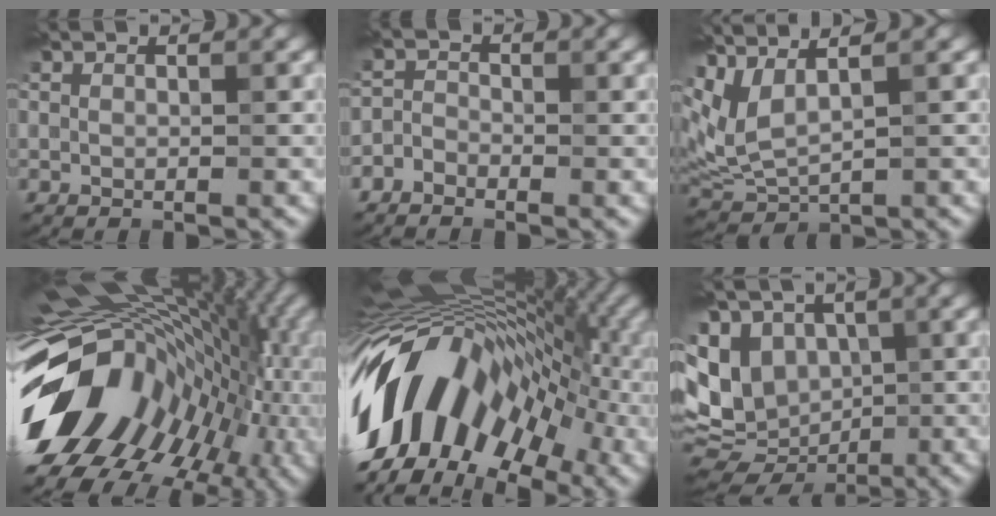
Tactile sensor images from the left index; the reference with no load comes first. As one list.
[{"total": 1.8, "force": [-1.6, 0.6, -0.1], "torque": [0.015, 0.005, -0.037]}, {"total": 4.3, "force": [2.3, 1.3, 3.4], "torque": [-0.095, 0.007, 0.057]}, {"total": 17.8, "force": [-3.2, 12.3, 12.5], "torque": [-0.212, -0.019, -0.036]}, {"total": 14.6, "force": [-2.3, 10.0, 10.3], "torque": [-0.172, 0.030, -0.059]}, {"total": 9.2, "force": [0.0, 7.1, 5.9], "torque": [-0.114, -0.001, 0.011]}]